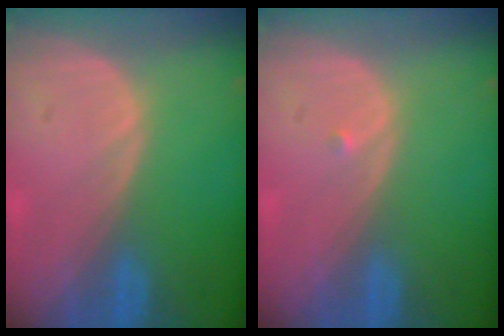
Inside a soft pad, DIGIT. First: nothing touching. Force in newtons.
{"total": 0.5, "press": 0.4, "slide": 0.3}